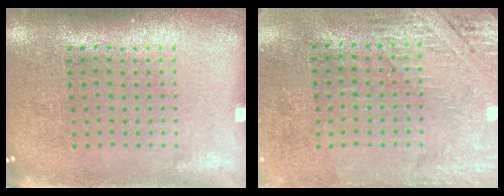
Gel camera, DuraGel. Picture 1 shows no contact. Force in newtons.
{"total": 2.7, "press": 2.4, "slide": 1.2}